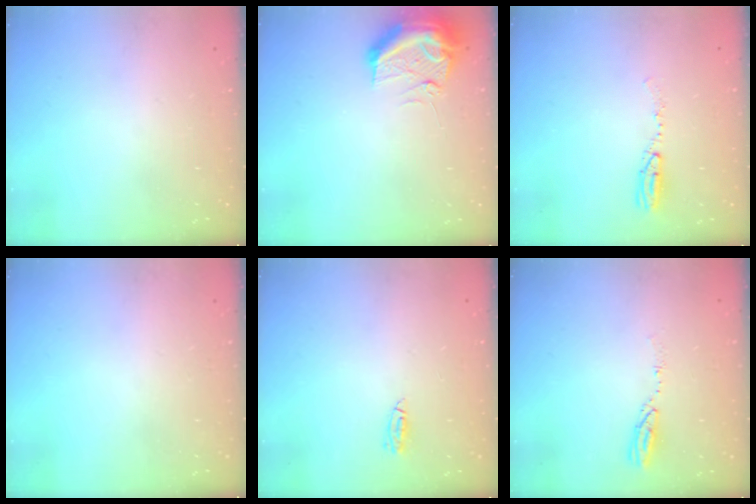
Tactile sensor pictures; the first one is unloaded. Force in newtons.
{"total": 14.3, "press": 12.3, "slide": 7.3}
{"total": 4.7, "press": 4.4, "slide": 1.8}
{"total": 0.0}
{"total": 7.0, "press": 3.8, "slide": 5.9}
{"total": 3.8, "press": 3.8, "slide": 0.3}